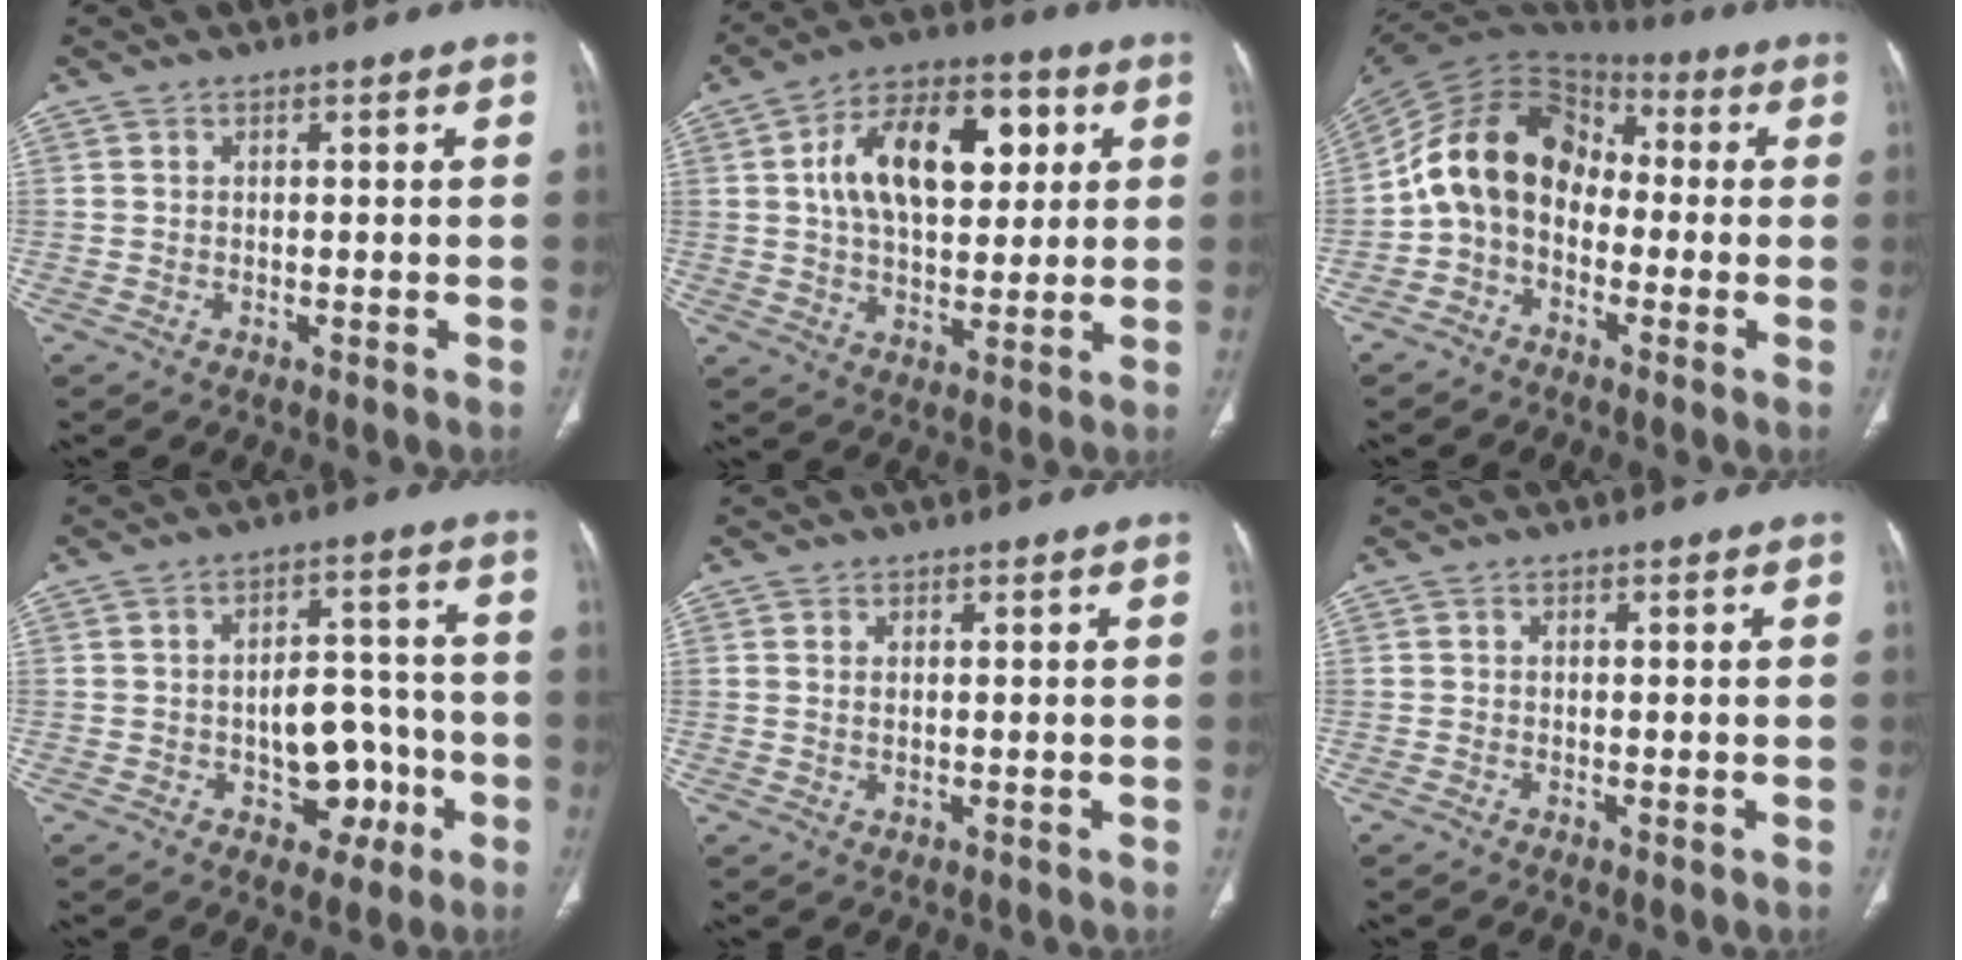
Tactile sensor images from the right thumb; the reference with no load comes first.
{"total": 18.2, "force": [4.5, 10.4, 14.2], "torque": [-0.204, 0.011, 0.072]}
{"total": 14.1, "force": [-1.7, 10.6, 9.0], "torque": [-0.143, 0.061, -0.047]}
{"total": 10.1, "force": [-3.1, 6.9, 6.6], "torque": [-0.054, 0.041, -0.036]}
{"total": 1.1, "force": [0.3, 0.5, 0.9], "torque": [-0.023, -0.001, 0.010]}
{"total": 0.6, "force": [-0.2, 0.3, 0.4], "torque": [-0.008, -0.001, -0.004]}